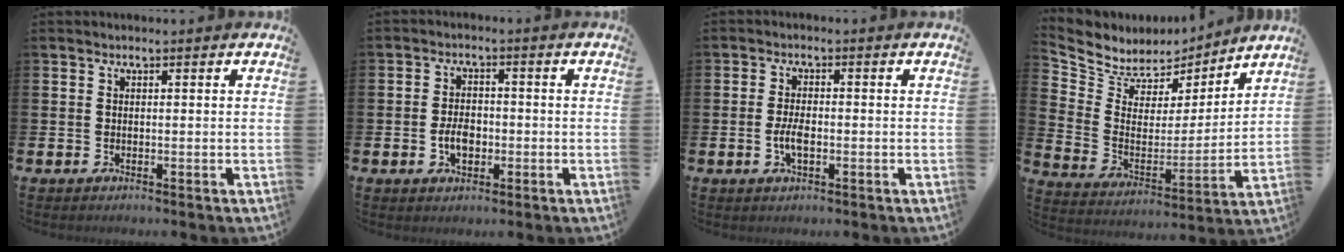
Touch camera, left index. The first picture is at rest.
{"total": 3.6, "force": [-1.1, 2.3, 2.5], "torque": [-0.036, 0.000, -0.024]}
{"total": 3.1, "force": [-0.8, 1.3, 2.8], "torque": [-0.048, 0.001, -0.014]}
{"total": 6.4, "force": [5.7, 2.8, -0.6], "torque": [-0.041, -0.050, 0.101]}